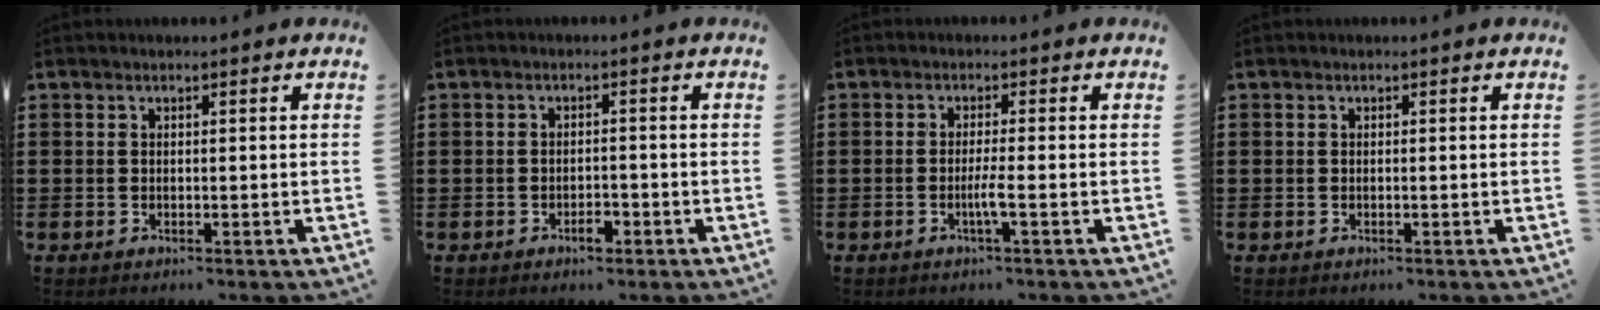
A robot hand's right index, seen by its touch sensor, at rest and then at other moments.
{"total": 2.4, "force": [-1.5, 0.9, 1.7], "torque": [-0.032, 0.002, -0.028]}
{"total": 2.9, "force": [-1.0, -0.2, 2.7], "torque": [-0.053, -0.009, -0.023]}
{"total": 0.0}